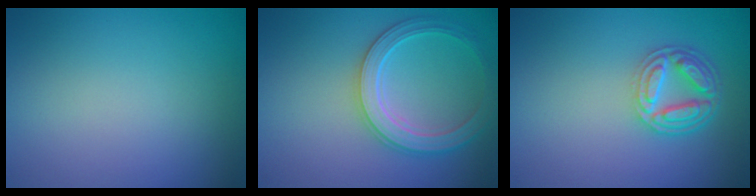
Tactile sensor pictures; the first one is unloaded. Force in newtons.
{"total": 4.1, "press": 4.0, "slide": 1.1}
{"total": 4.6, "press": 3.5, "slide": 3.0}